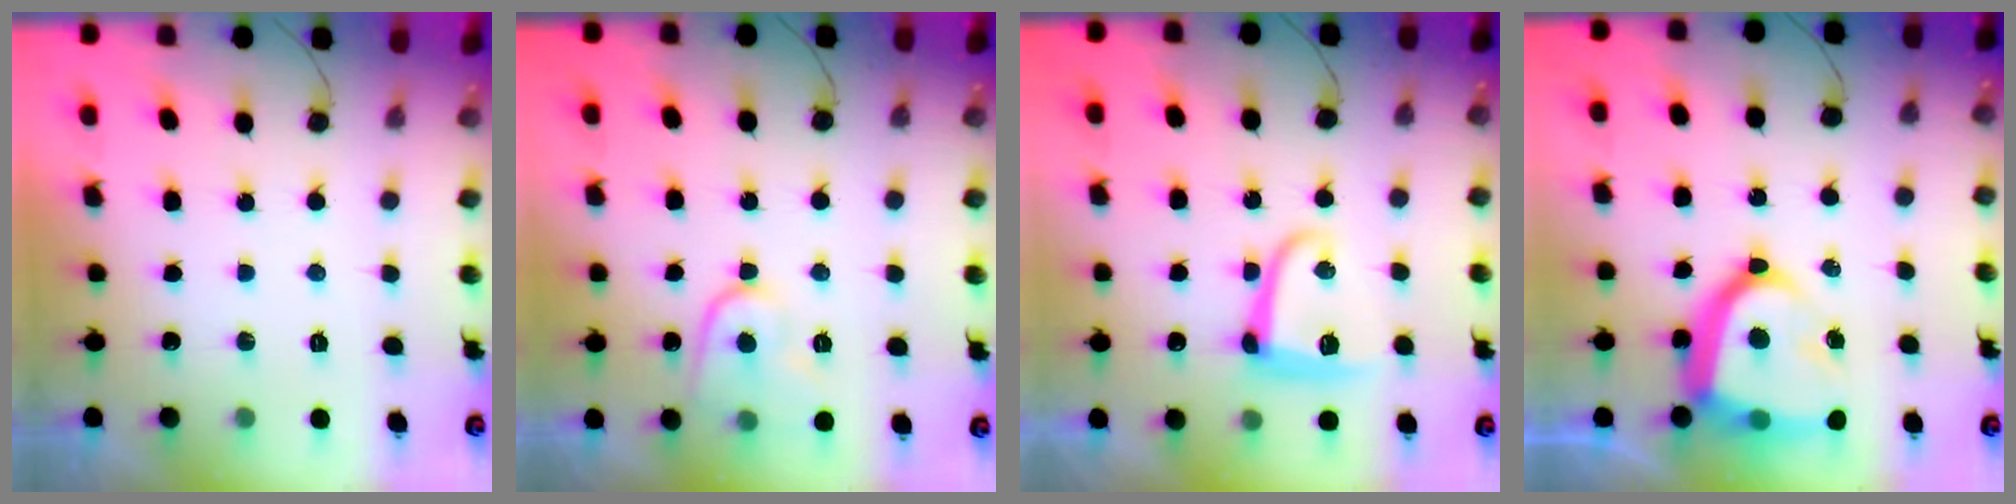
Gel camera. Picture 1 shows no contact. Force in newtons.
{"total": 9.0, "press": 8.9, "slide": 1.0}
{"total": 10.2, "press": 10.2, "slide": 0.4}
{"total": 17.3, "press": 17.2, "slide": 1.6}